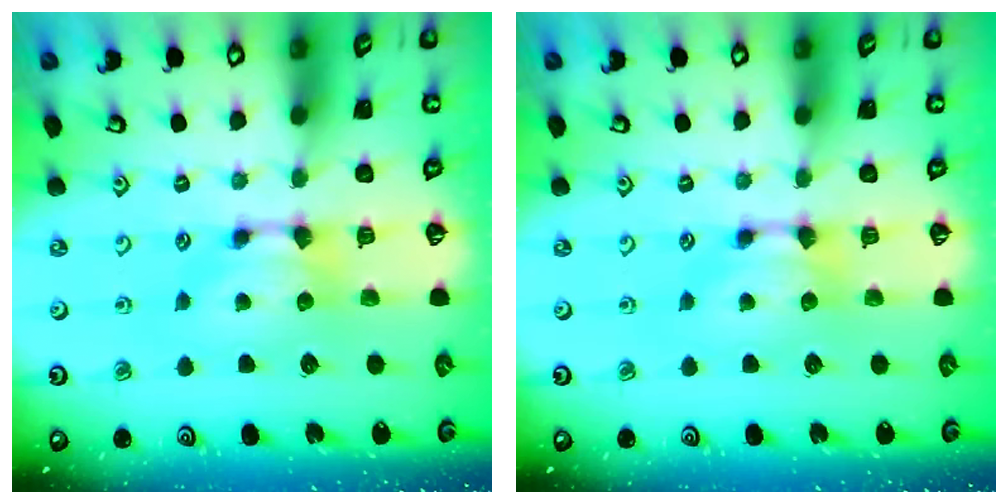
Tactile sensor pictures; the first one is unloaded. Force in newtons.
{"total": 0.0}